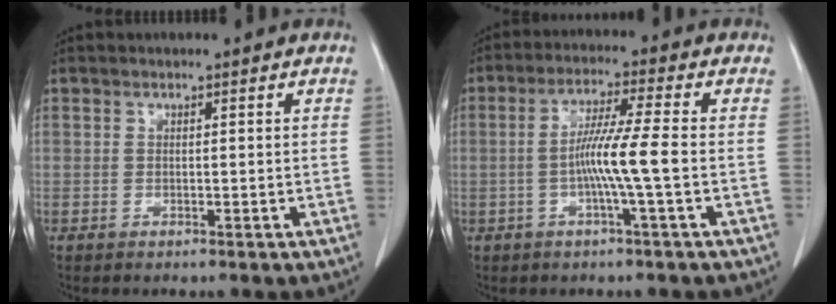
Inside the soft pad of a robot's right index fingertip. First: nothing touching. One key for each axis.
{"total": 7.1, "fx": -1.3, "fy": -1.0, "fz": 6.9, "tx": -0.134, "ty": 0.002, "tz": -0.027}